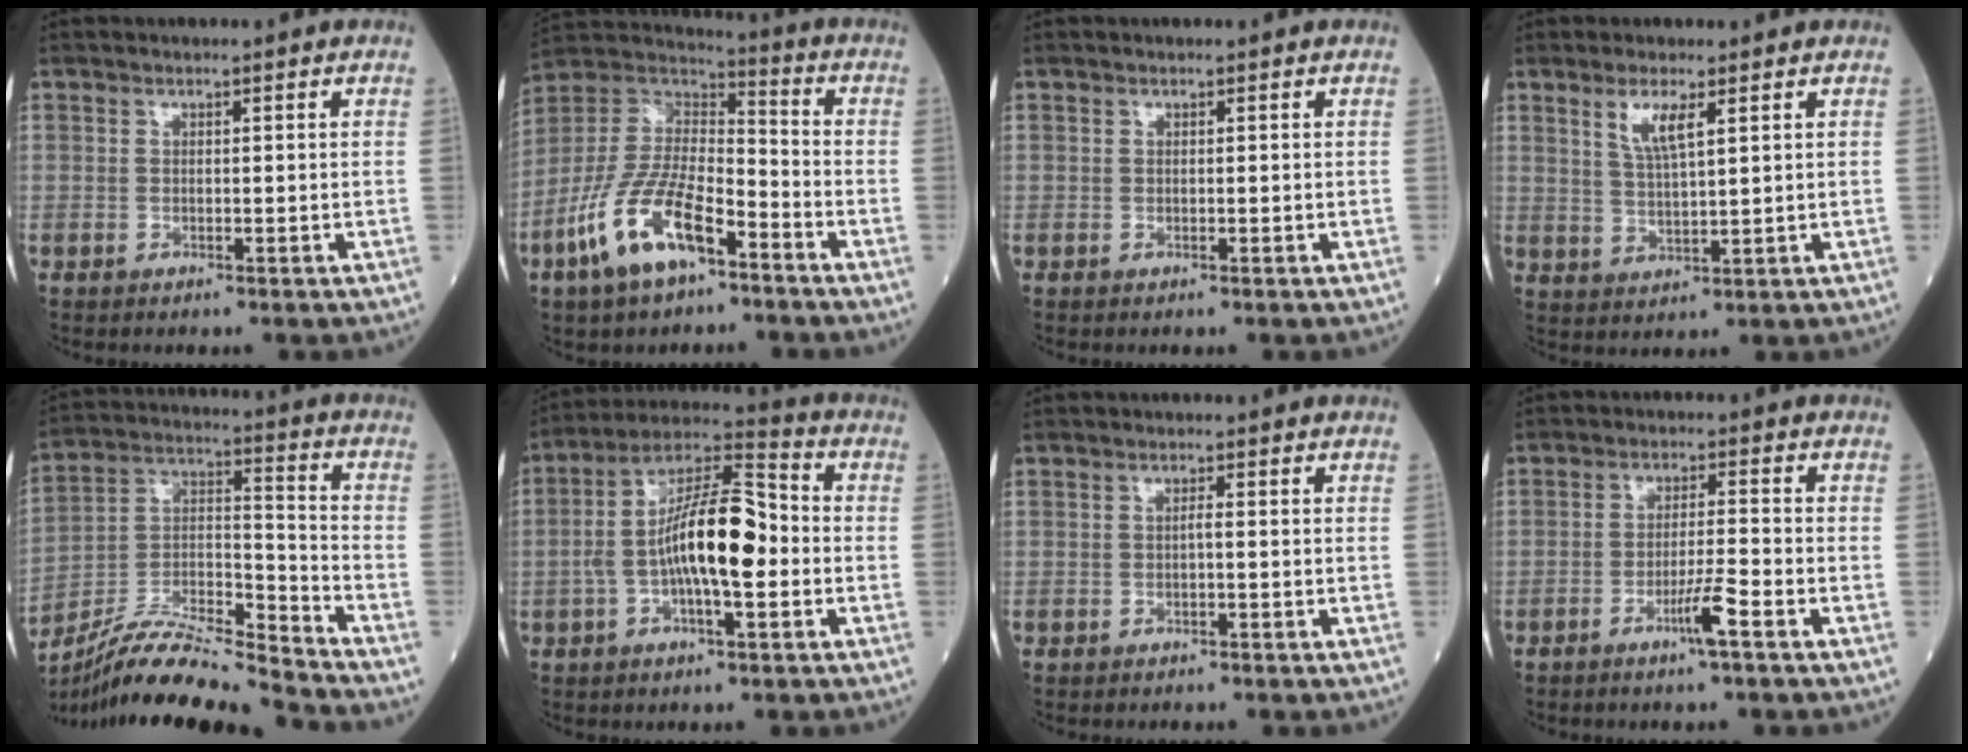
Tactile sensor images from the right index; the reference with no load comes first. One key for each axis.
{"total": 16.1, "fx": -8.4, "fy": 6.2, "fz": 12.1, "tx": -0.266, "ty": -0.001, "tz": -0.159}
{"total": 0.0}
{"total": 5.0, "fx": 2.4, "fy": 1.2, "fz": 4.2, "tx": -0.090, "ty": -0.001, "tz": 0.052}
{"total": 19.0, "fx": -17.8, "fy": 0.3, "fz": 6.7, "tx": -0.149, "ty": 0.012, "tz": -0.323}
{"total": 14.8, "fx": -1.4, "fy": 4.1, "fz": 14.1, "tx": -0.274, "ty": 0.030, "tz": -0.028}
{"total": 1.0, "fx": -0.2, "fy": 0.3, "fz": 0.9, "tx": -0.022, "ty": 0.001, "tz": -0.004}
{"total": 5.1, "fx": -2.9, "fy": 0.0, "fz": 4.2, "tx": -0.082, "ty": -0.003, "tz": -0.053}